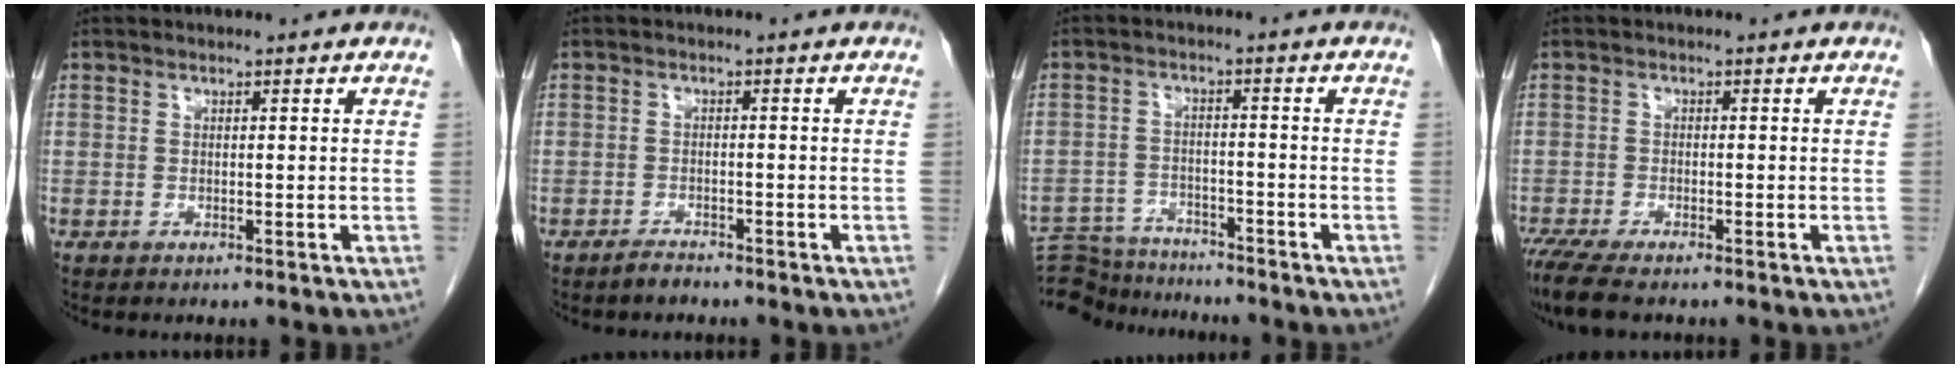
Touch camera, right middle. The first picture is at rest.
{"total": 1.5, "force": [-1.4, 0.3, 0.3], "torque": [-0.011, -0.002, -0.024]}
{"total": 10.3, "force": [-10.0, 2.3, 1.2], "torque": [-0.024, 0.010, -0.158]}
{"total": 6.1, "force": [-4.8, 1.0, 3.6], "torque": [-0.066, -0.016, -0.082]}